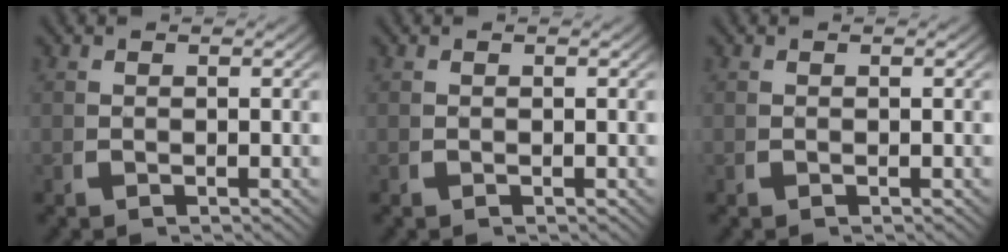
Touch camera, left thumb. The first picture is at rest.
{"total": 0.0}
{"total": 0.0}